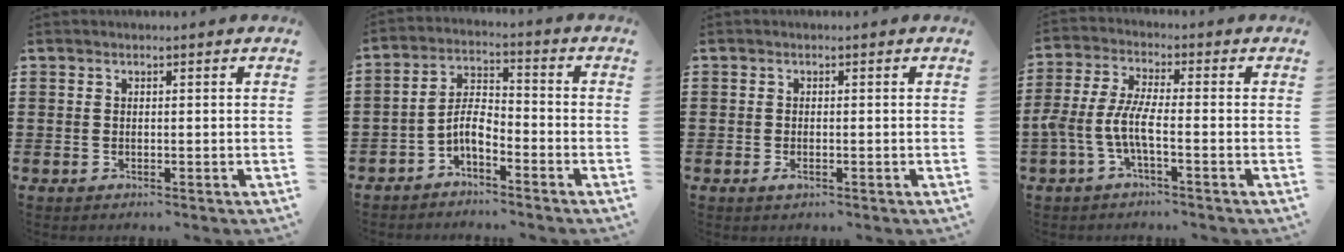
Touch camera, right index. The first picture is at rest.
{"total": 4.9, "force": [-3.0, 1.7, 3.4], "torque": [-0.077, 0.006, -0.063]}
{"total": 0.9, "force": [-0.3, 0.4, 0.8], "torque": [-0.022, -0.005, -0.007]}
{"total": 5.5, "force": [-2.3, 1.3, 4.9], "torque": [-0.127, -0.013, -0.053]}